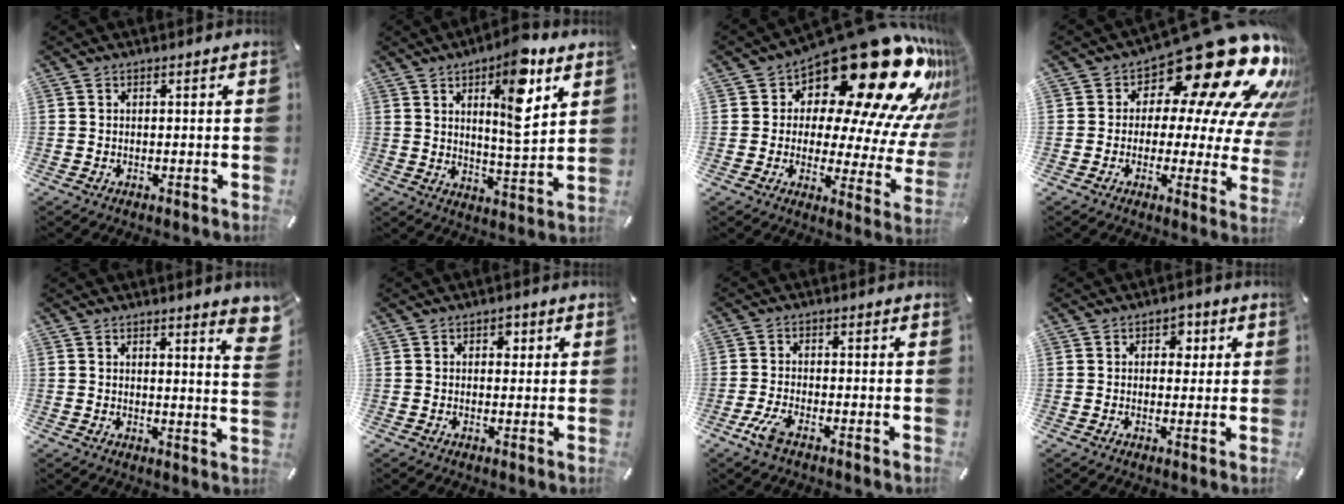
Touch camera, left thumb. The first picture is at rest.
{"total": 12.9, "force": [6.5, 3.9, 10.4], "torque": [-0.147, -0.036, 0.103]}
{"total": 30.0, "force": [16.4, 13.7, 21.0], "torque": [-0.252, -0.145, 0.290]}
{"total": 23.7, "force": [14.6, 9.4, 16.2], "torque": [-0.215, -0.119, 0.237]}
{"total": 4.8, "force": [3.4, 0.6, 3.3], "torque": [-0.041, -0.025, 0.055]}
{"total": 2.0, "force": [0.7, 1.6, 0.9], "torque": [-0.004, 0.002, 0.005]}
{"total": 4.4, "force": [-2.4, 1.3, 3.4], "torque": [-0.088, -0.006, -0.050]}
{"total": 3.4, "force": [0.9, 2.7, 1.9], "torque": [-0.009, -0.004, 0.006]}